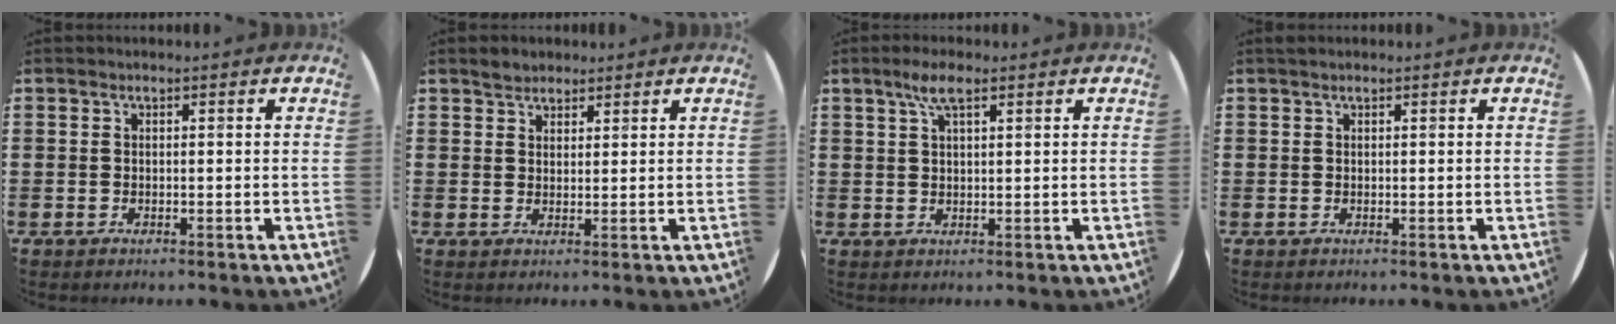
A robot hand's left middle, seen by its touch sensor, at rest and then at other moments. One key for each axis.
{"total": 2.2, "fx": 2.0, "fy": 0.9, "fz": -0.1, "tx": 0.008, "ty": 0.003, "tz": 0.038}
{"total": 3.9, "fx": 2.3, "fy": 1.0, "fz": 3.0, "tx": -0.062, "ty": 0.010, "tz": 0.037}
{"total": 0.0}